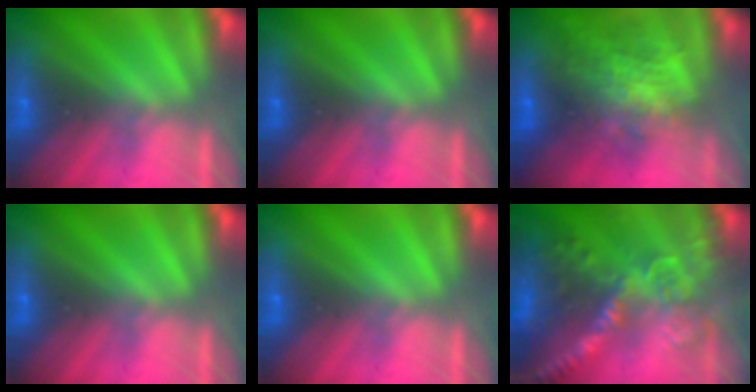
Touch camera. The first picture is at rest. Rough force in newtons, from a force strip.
{"total": 0.0}
{"total": 7.1}
{"total": 0.0}
{"total": 0.0}
{"total": 6.0}